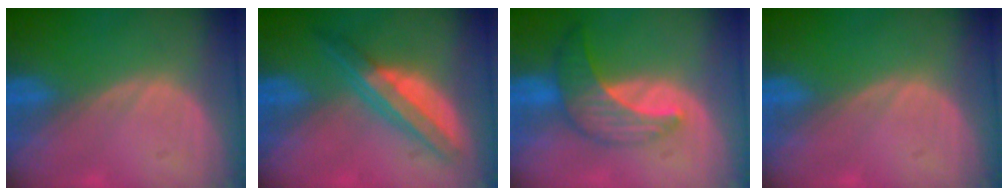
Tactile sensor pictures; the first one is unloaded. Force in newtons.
{"total": 6.8, "press": 5.8, "slide": 3.4}
{"total": 7.3, "press": 6.7, "slide": 2.9}
{"total": 0.0}